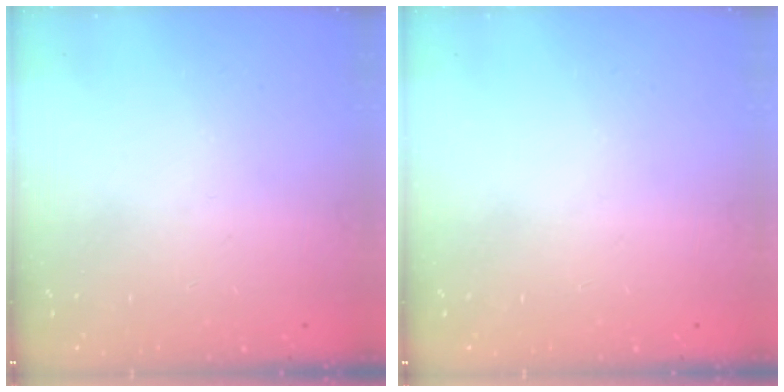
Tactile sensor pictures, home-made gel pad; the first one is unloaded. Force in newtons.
{"total": 0.0}